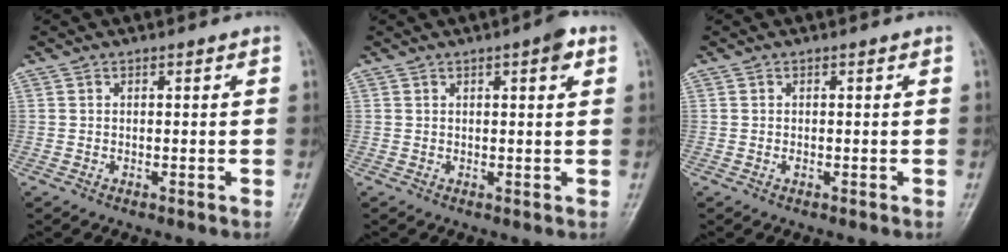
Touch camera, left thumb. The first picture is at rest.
{"total": 3.0, "force": [1.5, 0.7, 2.5], "torque": [-0.031, -0.003, 0.017]}
{"total": 0.5, "force": [0.1, 0.3, 0.4], "torque": [-0.007, 0.001, 0.000]}